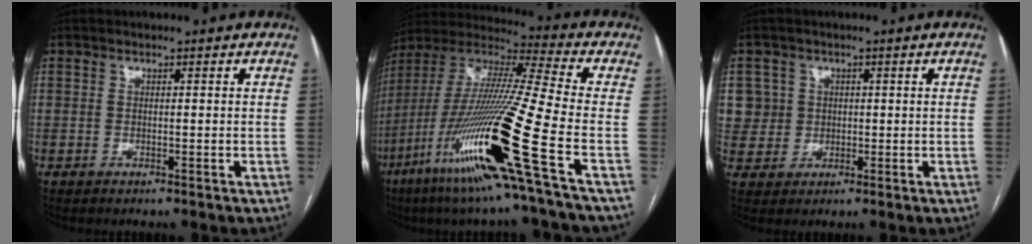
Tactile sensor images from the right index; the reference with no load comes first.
{"total": 25.1, "force": [-9.9, -0.5, 23.0], "torque": [-0.457, -0.046, -0.190]}
{"total": 5.9, "force": [1.6, 5.7, -0.1], "torque": [0.011, 0.014, 0.039]}